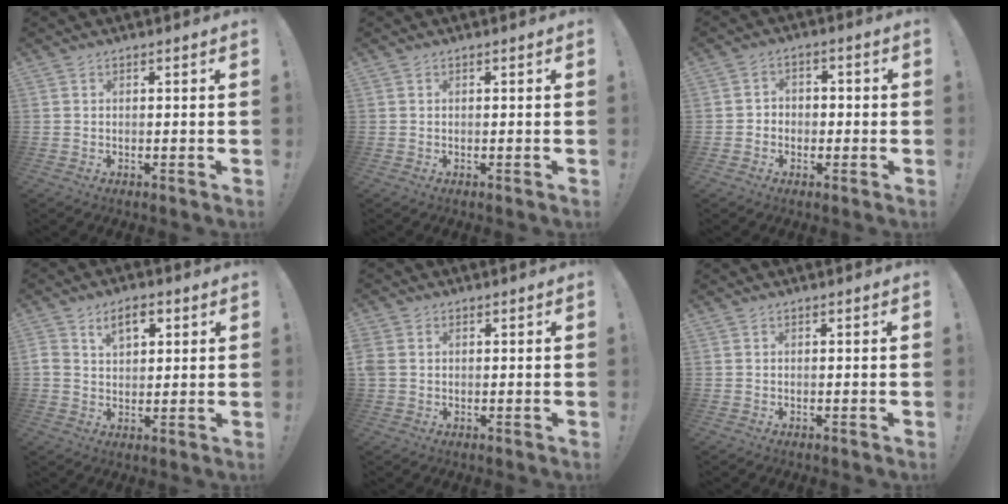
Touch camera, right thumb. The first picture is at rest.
{"total": 0.0}
{"total": 4.0, "force": [-1.8, 3.4, 1.3], "torque": [-0.015, 0.015, -0.033]}
{"total": 6.9, "force": [3.2, 4.2, 4.5], "torque": [-0.073, -0.001, 0.055]}
{"total": 3.1, "force": [0.6, 2.5, 1.7], "torque": [-0.042, 0.002, 0.013]}
{"total": 0.0}